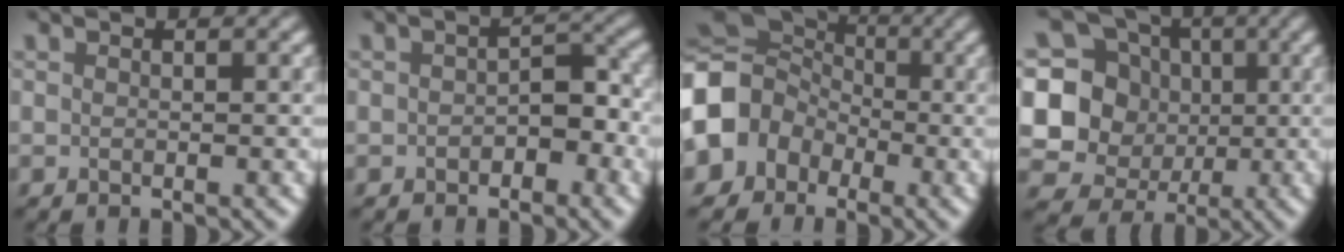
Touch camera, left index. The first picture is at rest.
{"total": 3.0, "force": [-1.1, 1.8, 2.1], "torque": [-0.024, 0.007, -0.020]}
{"total": 9.4, "force": [-2.1, 8.2, 4.1], "torque": [-0.082, -0.005, -0.064]}
{"total": 12.3, "force": [0.0, 11.6, 4.0], "torque": [-0.137, 0.025, -0.014]}